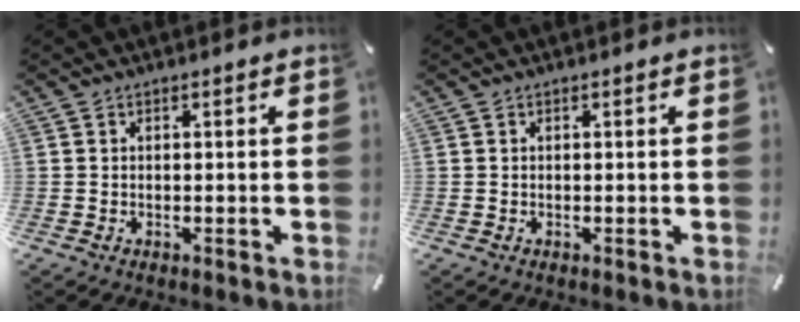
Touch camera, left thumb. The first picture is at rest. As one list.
[{"total": 0.0}]